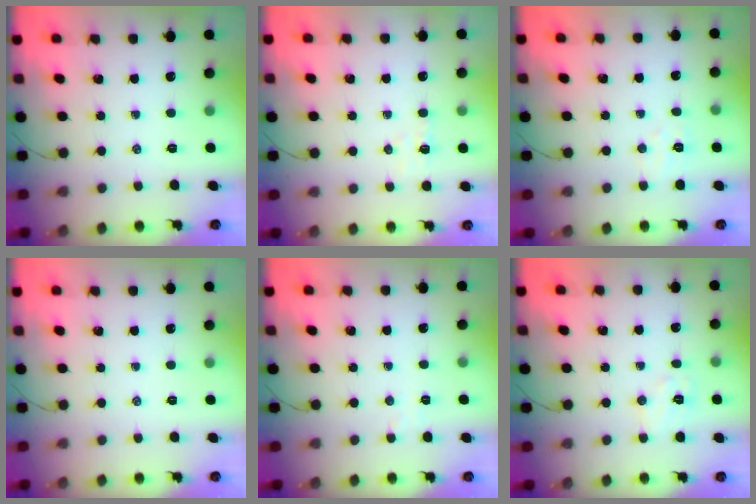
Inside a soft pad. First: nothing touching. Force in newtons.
{"total": 3.7, "press": 3.5, "slide": 1.1}
{"total": 4.1, "press": 4.0, "slide": 0.8}
{"total": 0.0}
{"total": 2.5, "press": 2.4, "slide": 0.7}
{"total": 6.0, "press": 5.9, "slide": 1.0}